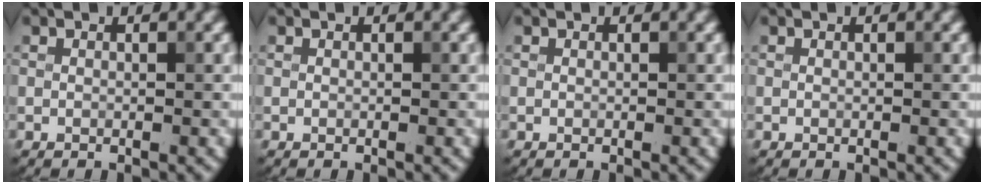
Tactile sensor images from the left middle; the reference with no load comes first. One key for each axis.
{"total": 0.0}
{"total": 0.0}
{"total": 0.0}